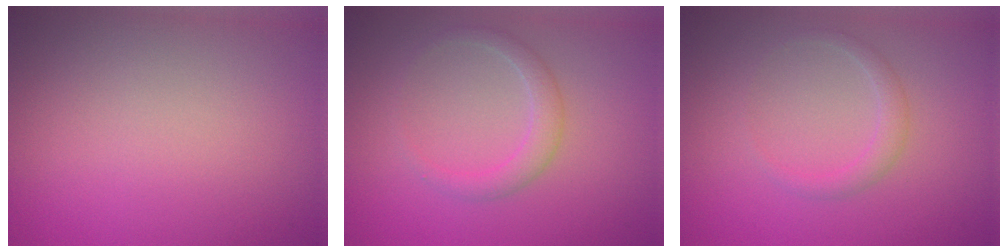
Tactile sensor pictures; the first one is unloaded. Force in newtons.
{"total": 1.9, "press": 1.9, "slide": 0.1}
{"total": 1.4, "press": 1.4, "slide": 0.0}